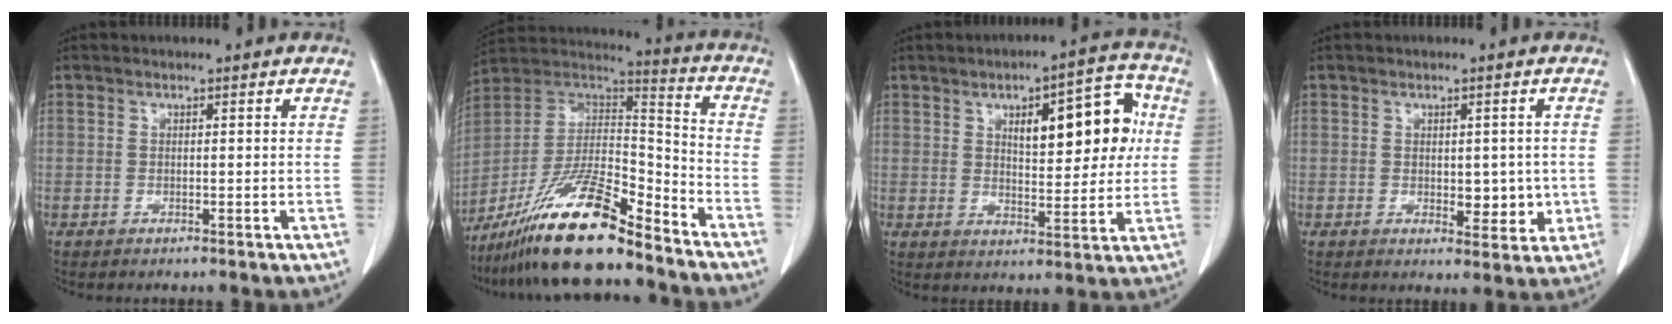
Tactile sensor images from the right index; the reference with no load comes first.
{"total": 19.0, "force": [-14.2, 2.5, 12.4], "torque": [-0.252, -0.005, -0.260]}
{"total": 12.1, "force": [3.2, 4.3, 10.8], "torque": [-0.142, 0.026, 0.047]}
{"total": 4.8, "force": [-0.4, 2.6, 4.0], "torque": [-0.041, -0.004, 0.003]}